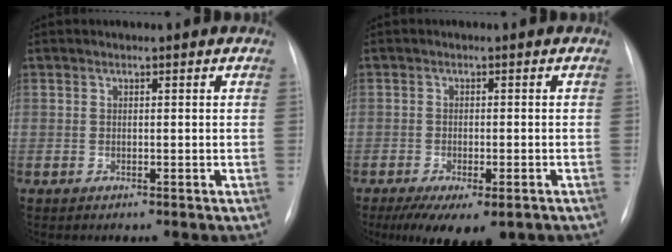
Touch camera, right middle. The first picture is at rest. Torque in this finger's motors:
{"motor_torque": [0.45, -0.64, -0.03, -0.01]}